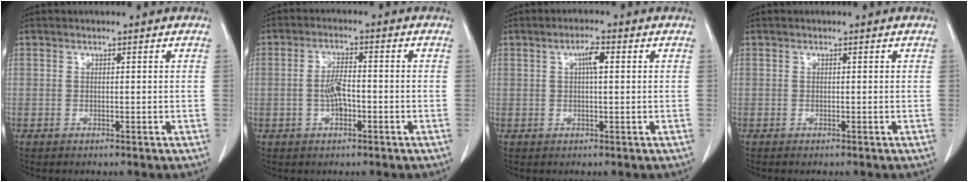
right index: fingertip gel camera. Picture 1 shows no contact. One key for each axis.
{"total": 3.9, "fx": -0.9, "fy": 1.3, "fz": 3.6, "tx": -0.075, "ty": 0.007, "tz": -0.016}
{"total": 2.8, "fx": 0.7, "fy": 0.5, "fz": 2.7, "tx": -0.049, "ty": 0.006, "tz": 0.011}
{"total": 0.0}